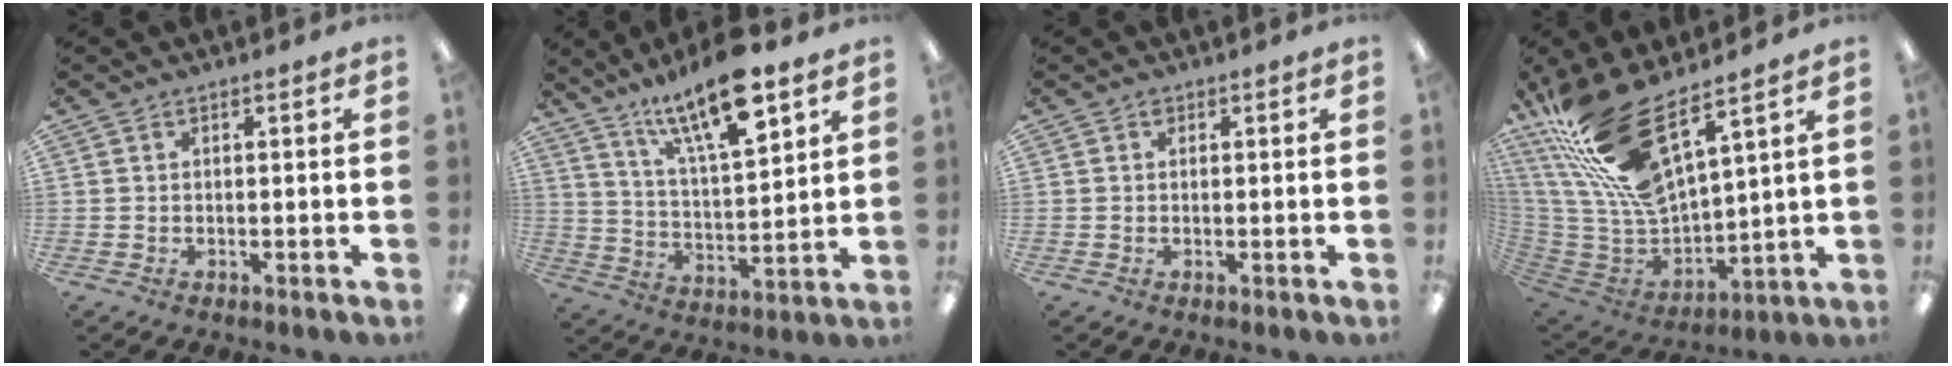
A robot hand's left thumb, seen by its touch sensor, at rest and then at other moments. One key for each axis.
{"total": 16.3, "fx": 11.4, "fy": 4.5, "fz": 10.7, "tx": -0.183, "ty": -0.060, "tz": 0.189}
{"total": 0.7, "fx": 0.4, "fy": 0.5, "fz": 0.3, "tx": -0.007, "ty": 0.002, "tz": 0.008}
{"total": 21.5, "fx": 14.7, "fy": 7.1, "fz": 14.0, "tx": -0.308, "ty": -0.100, "tz": 0.260}